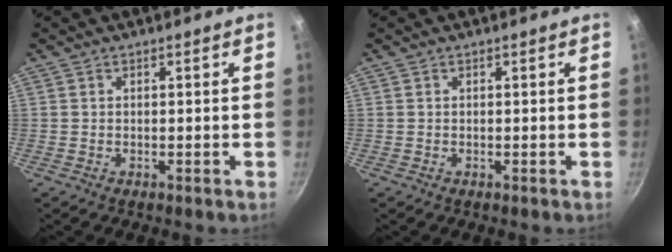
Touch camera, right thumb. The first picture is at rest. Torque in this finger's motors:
{"motor_torque": [0.00, 0.00, 0.00, 0.00, 0.00]}